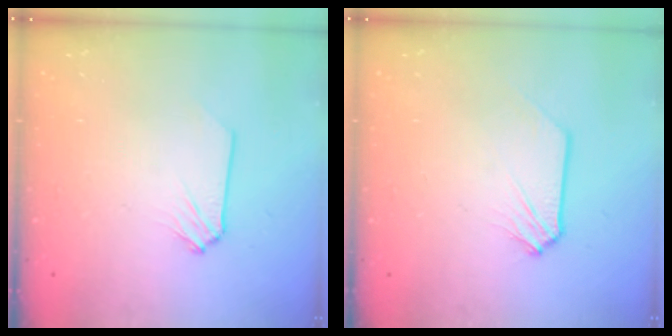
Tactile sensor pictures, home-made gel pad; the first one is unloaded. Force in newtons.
{"total": 0.0}